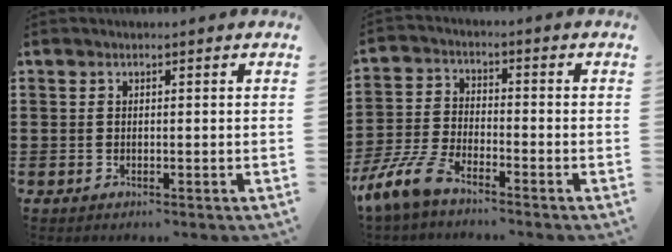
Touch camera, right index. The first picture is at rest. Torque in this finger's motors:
{"motor_torque": [2.12, -0.01, 0.55, 0.18]}